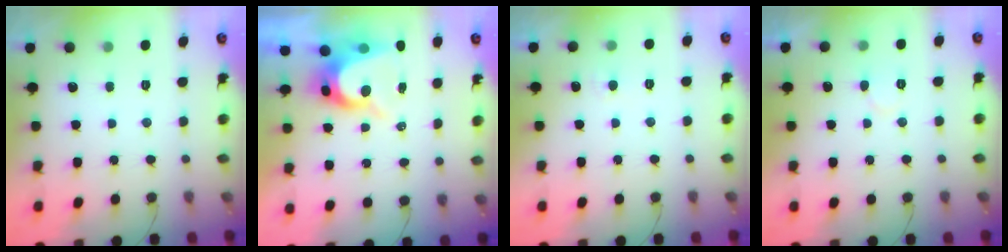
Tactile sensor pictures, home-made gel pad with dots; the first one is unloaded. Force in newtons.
{"total": 8.0, "press": 7.9, "slide": 0.7}
{"total": 3.7, "press": 3.7, "slide": 0.5}
{"total": 5.1, "press": 5.1, "slide": 0.5}